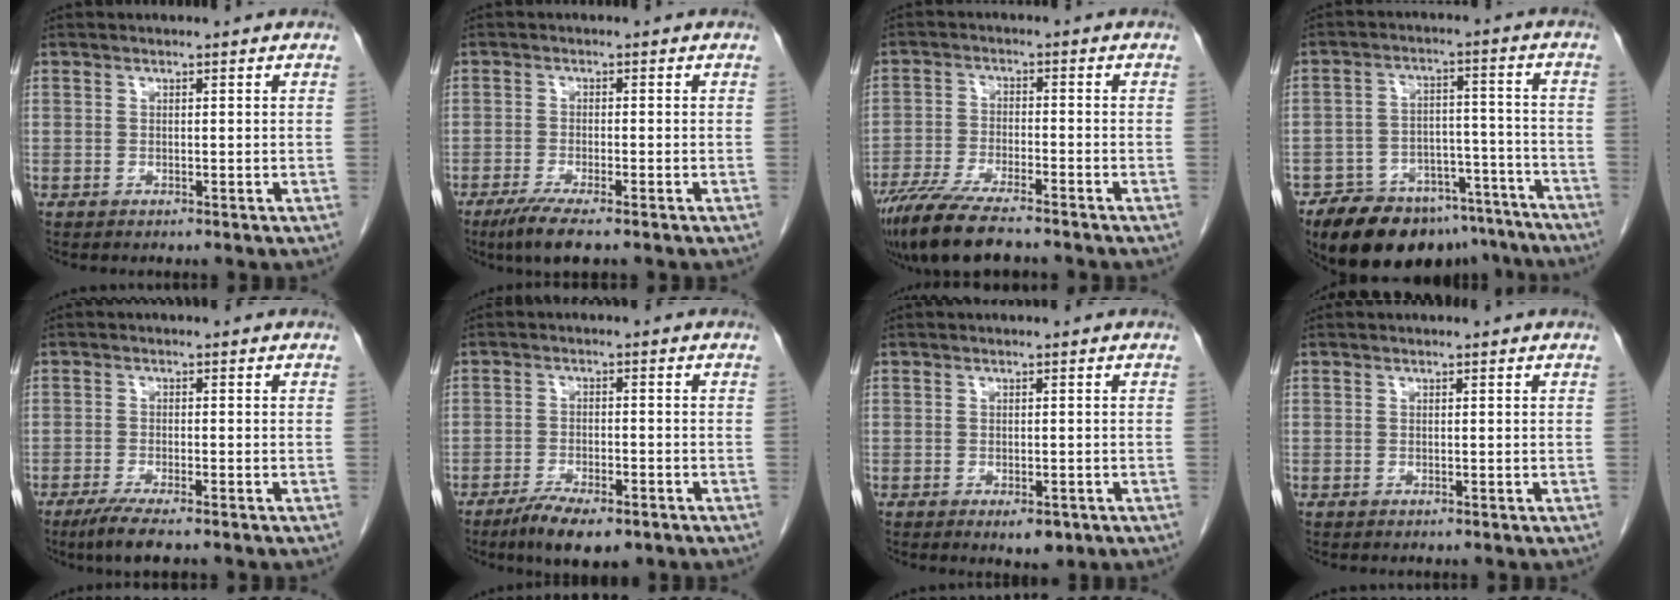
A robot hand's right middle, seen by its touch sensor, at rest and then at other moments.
{"total": 5.3, "force": [-3.7, 0.5, 3.8], "torque": [-0.069, -0.014, -0.063]}
{"total": 11.4, "force": [-9.4, 1.7, 6.3], "torque": [-0.106, -0.028, -0.158]}
{"total": 18.5, "force": [-14.9, 8.4, 7.0], "torque": [-0.100, 0.022, -0.207]}
{"total": 5.0, "force": [-3.7, 0.3, 3.3], "torque": [-0.058, -0.012, -0.062]}
{"total": 7.5, "force": [-5.3, 2.2, 4.9], "torque": [-0.075, -0.009, -0.083]}
{"total": 2.8, "force": [-1.5, 1.2, 2.1], "torque": [-0.024, -0.001, -0.013]}
{"total": 0.0}